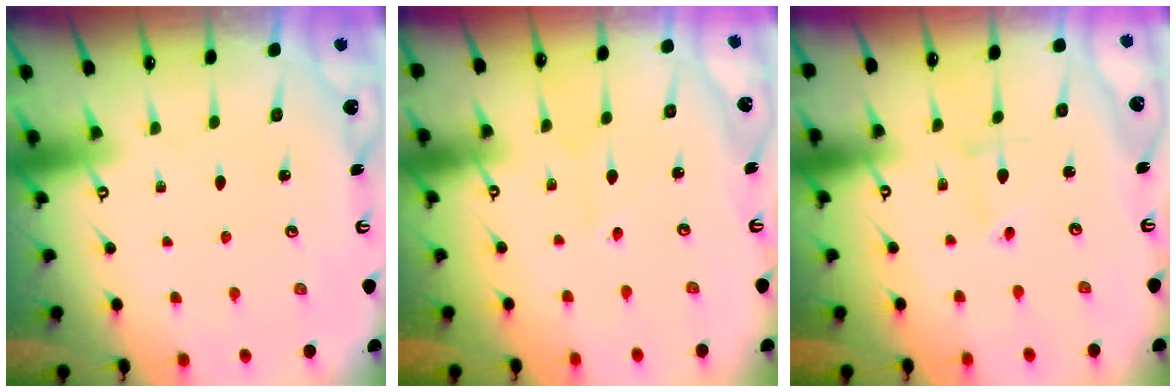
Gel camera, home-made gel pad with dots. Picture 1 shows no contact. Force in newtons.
{"total": 2.8, "press": 2.8, "slide": 0.3}
{"total": 2.0, "press": 2.0, "slide": 0.2}